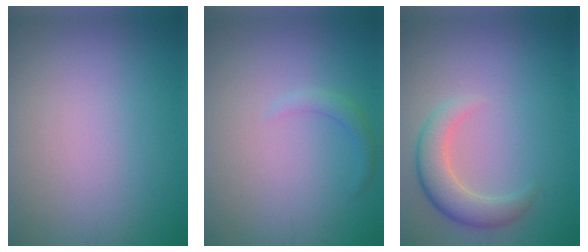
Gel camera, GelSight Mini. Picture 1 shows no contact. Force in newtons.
{"total": 1.2, "press": 1.2, "slide": 0.1}
{"total": 3.6, "press": 3.6, "slide": 0.5}